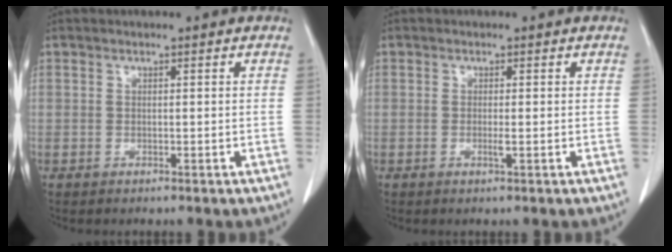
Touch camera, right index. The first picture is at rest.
{"total": 1.0, "force": [-0.2, -0.1, 0.9], "torque": [-0.020, -0.003, -0.001]}